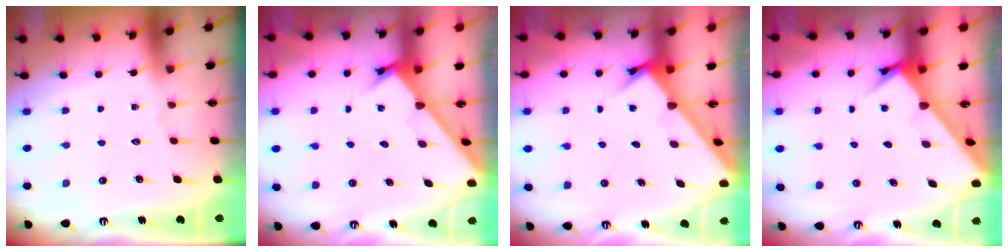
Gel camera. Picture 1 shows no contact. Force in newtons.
{"total": 2.0, "press": 2.0, "slide": 0.2}
{"total": 2.5, "press": 2.5, "slide": 0.3}
{"total": 2.6, "press": 2.6, "slide": 0.2}